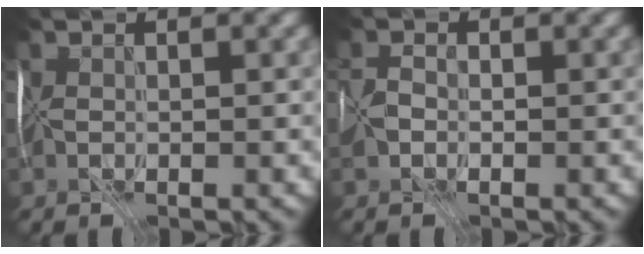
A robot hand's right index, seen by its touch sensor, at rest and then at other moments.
{"total": 0.8, "force": [-0.1, -0.4, -0.7], "torque": [0.019, 0.007, -0.001]}